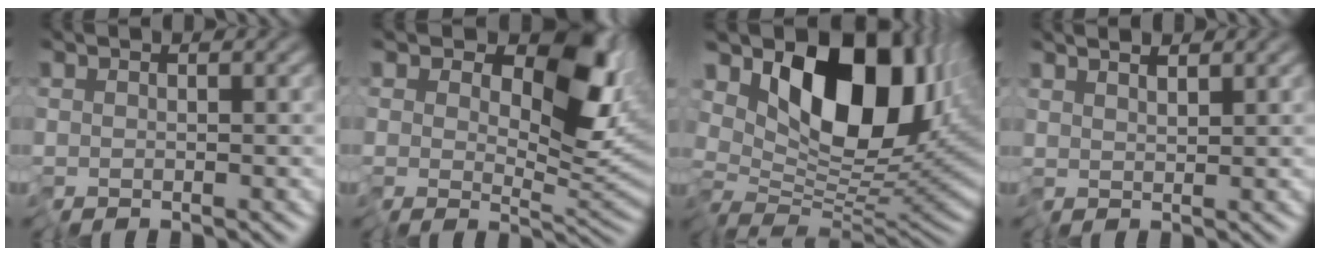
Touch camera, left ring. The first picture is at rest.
{"total": 10.3, "force": [3.6, 6.0, 7.5], "torque": [-0.114, -0.009, 0.060]}
{"total": 12.7, "force": [4.8, 6.7, 9.6], "torque": [-0.142, 0.005, 0.078]}
{"total": 1.6, "force": [1.4, 0.1, 0.8], "torque": [-0.019, 0.008, 0.028]}